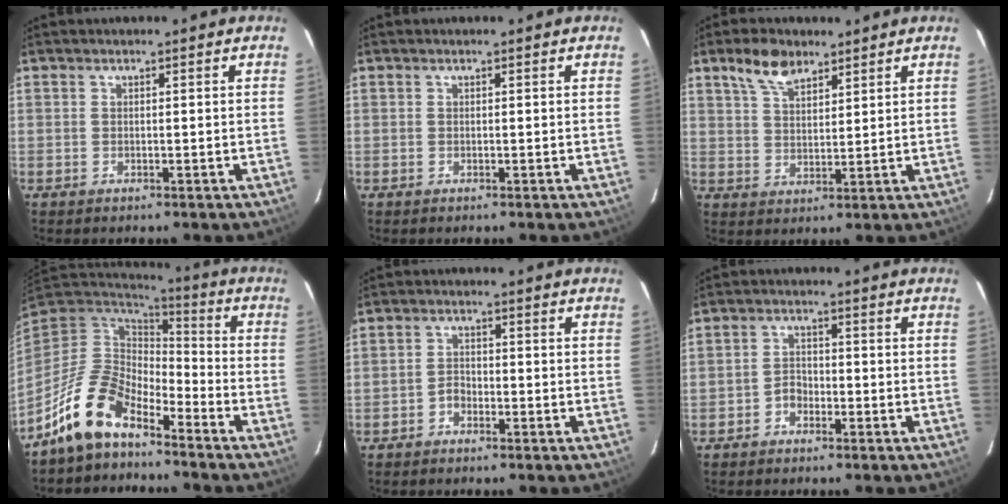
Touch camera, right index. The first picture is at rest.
{"total": 0.0}
{"total": 6.8, "force": [4.7, 3.2, 3.6], "torque": [-0.064, 0.011, 0.089]}
{"total": 12.0, "force": [-9.1, 4.8, 6.1], "torque": [-0.122, 0.009, -0.178]}
{"total": 2.1, "force": [-1.5, 1.3, 0.7], "torque": [-0.014, 0.007, -0.027]}
{"total": 2.6, "force": [-1.7, 1.7, 0.9], "torque": [-0.017, 0.008, -0.030]}